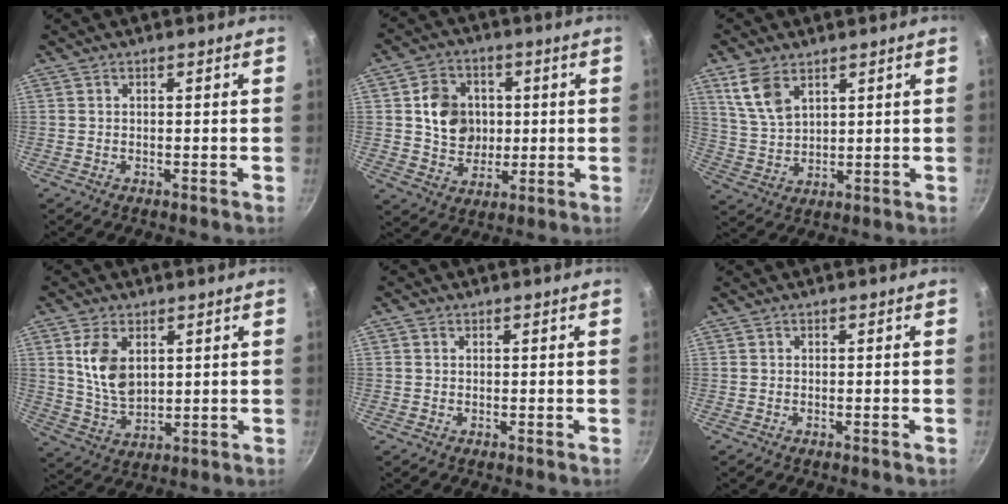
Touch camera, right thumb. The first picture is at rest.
{"total": 10.8, "force": [1.4, 9.3, 5.4], "torque": [-0.056, 0.001, 0.026]}
{"total": 7.7, "force": [4.3, 4.3, 4.8], "torque": [-0.083, -0.021, 0.093]}
{"total": 9.3, "force": [2.9, 5.7, 6.8], "torque": [-0.121, -0.021, 0.063]}
{"total": 1.6, "force": [-0.2, 1.6, 0.2], "torque": [0.005, 0.004, -0.004]}
{"total": 0.7, "force": [-0.4, 0.0, 0.6], "torque": [-0.016, 0.005, -0.008]}